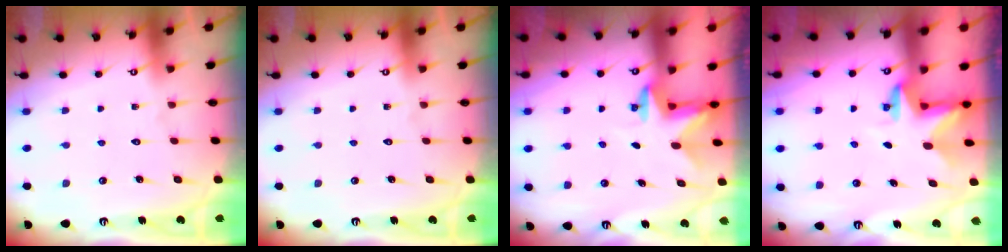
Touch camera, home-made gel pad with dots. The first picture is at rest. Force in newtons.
{"total": 0.0}
{"total": 2.4, "press": 2.4, "slide": 0.4}
{"total": 2.9, "press": 2.9, "slide": 0.2}